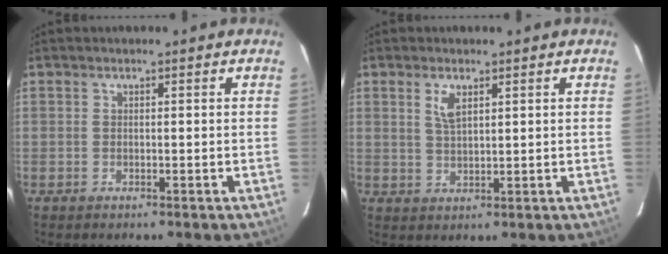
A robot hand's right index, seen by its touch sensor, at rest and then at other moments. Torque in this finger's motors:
{"motor_torque": [0.04, 0.02, 0.08, 0.06]}